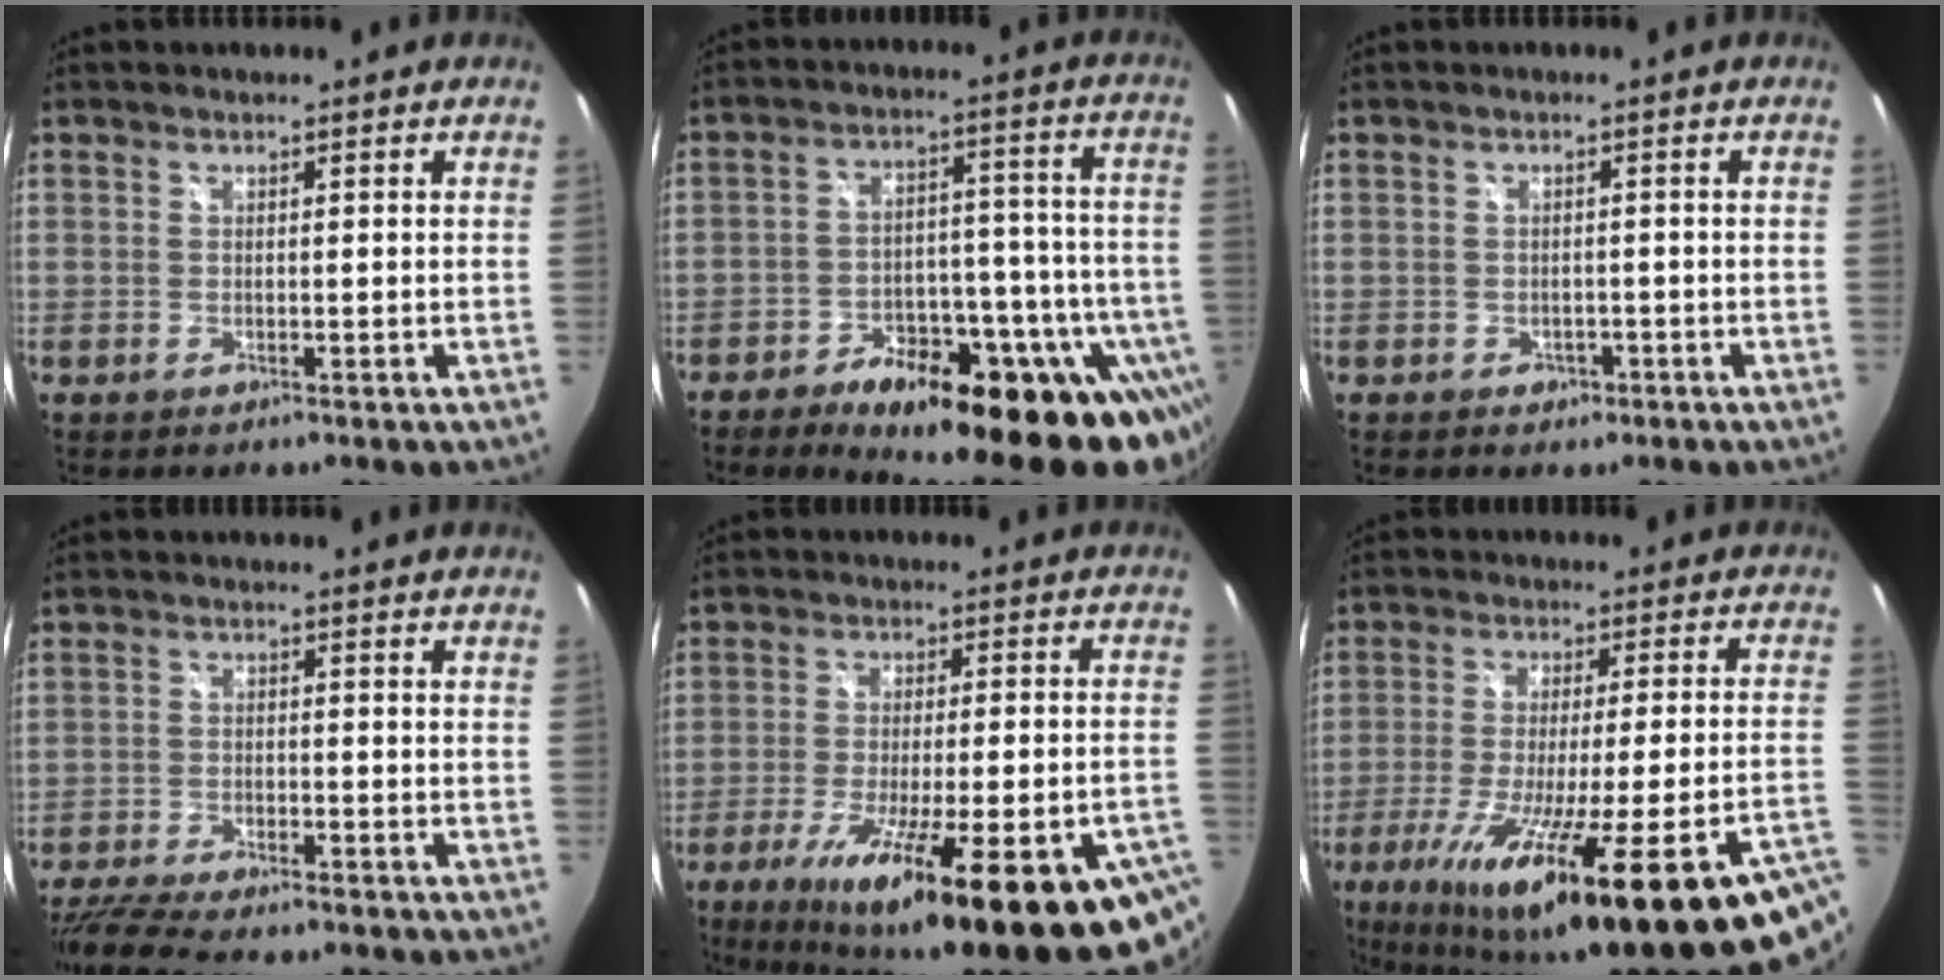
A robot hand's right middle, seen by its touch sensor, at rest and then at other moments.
{"total": 27.5, "force": [-17.9, 10.8, 17.8], "torque": [-0.229, 0.002, -0.234]}
{"total": 2.1, "force": [-1.0, 1.7, 0.7], "torque": [-0.013, 0.001, -0.010]}
{"total": 13.5, "force": [-11.5, 2.7, 6.4], "torque": [-0.143, -0.030, -0.188]}
{"total": 28.4, "force": [-17.2, 4.4, 22.2], "torque": [-0.349, -0.078, -0.247]}
{"total": 31.7, "force": [-20.6, 2.4, 24.0], "torque": [-0.366, -0.092, -0.302]}